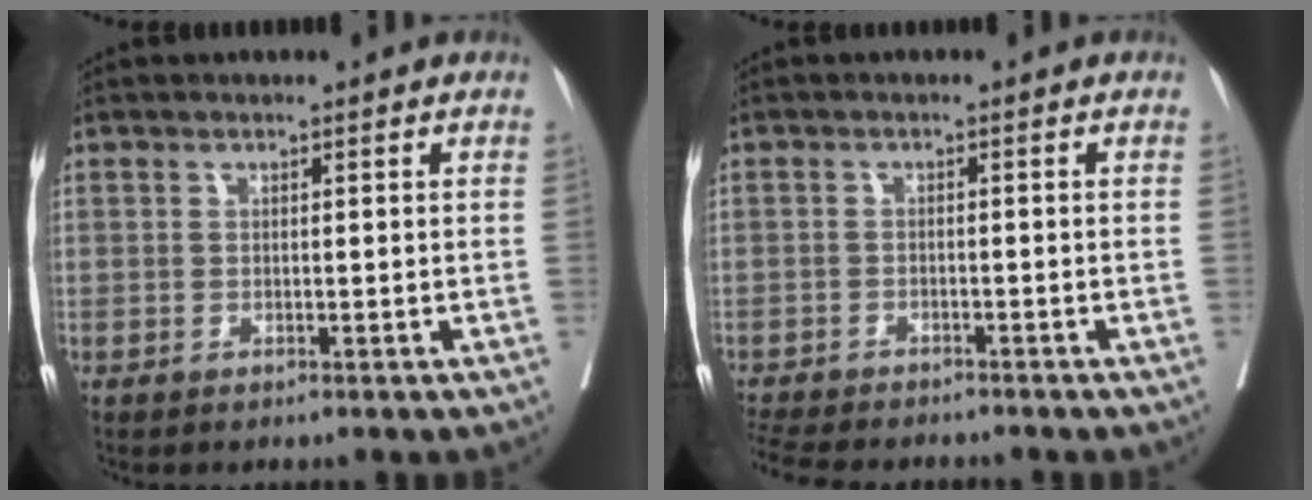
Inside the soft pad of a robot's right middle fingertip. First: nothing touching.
{"total": 10.4, "force": [-9.4, 2.1, 4.1], "torque": [-0.074, -0.014, -0.137]}